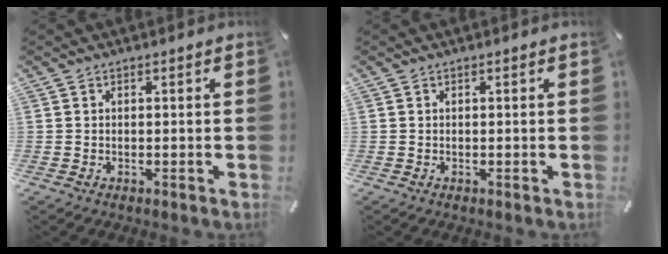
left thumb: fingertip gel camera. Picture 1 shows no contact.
{"total": 0.0}